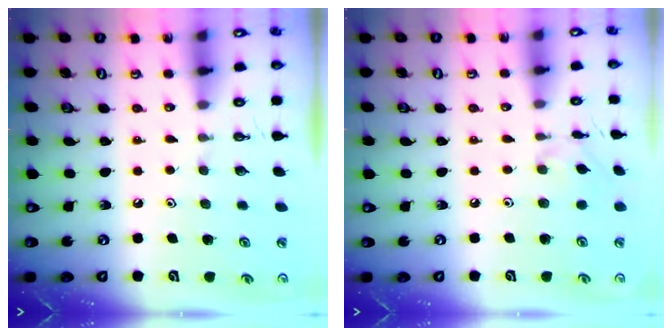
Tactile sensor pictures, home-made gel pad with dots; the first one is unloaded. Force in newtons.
{"total": 2.1, "press": 2.1, "slide": 0.4}